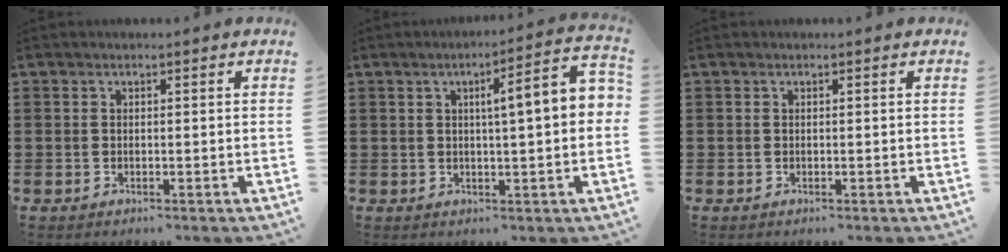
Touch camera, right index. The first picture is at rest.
{"total": 6.3, "force": [0.8, 0.6, 6.2], "torque": [-0.100, -0.006, 0.003]}
{"total": 0.0}